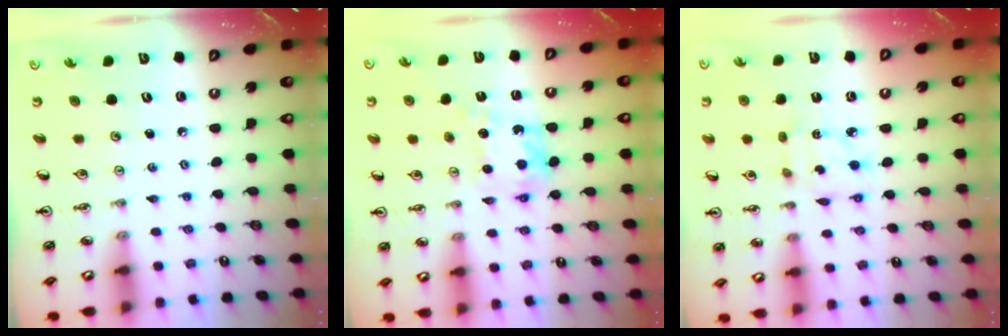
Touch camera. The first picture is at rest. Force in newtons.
{"total": 8.7, "press": 8.7, "slide": 0.5}
{"total": 4.4, "press": 4.4, "slide": 0.2}